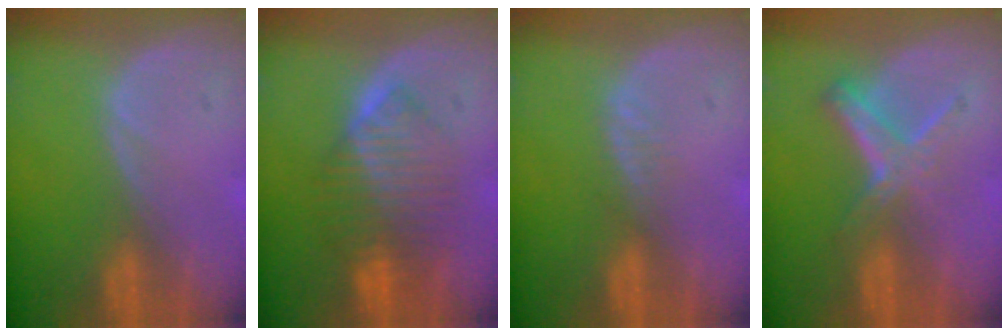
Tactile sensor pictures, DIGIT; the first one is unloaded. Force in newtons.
{"total": 7.3, "press": 7.2, "slide": 1.4}
{"total": 1.4, "press": 1.3, "slide": 0.2}
{"total": 6.2, "press": 5.3, "slide": 3.2}